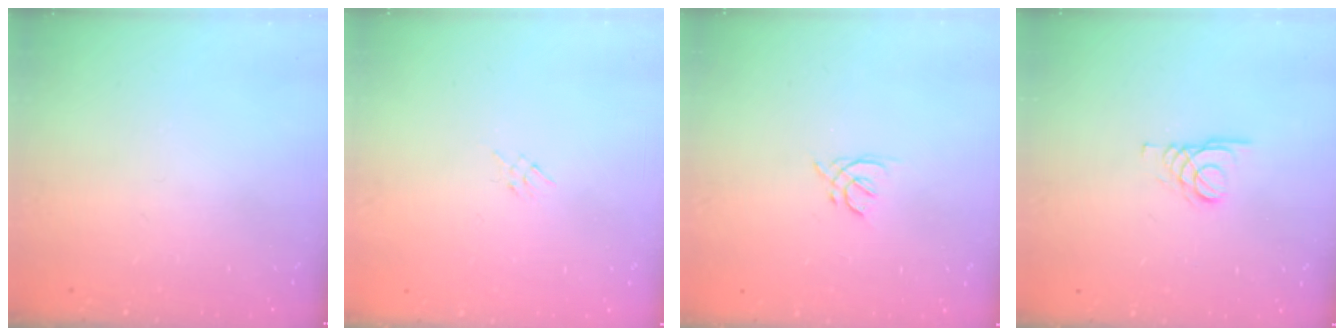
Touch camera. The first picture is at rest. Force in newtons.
{"total": 1.9, "press": 1.8, "slide": 0.5}
{"total": 2.7, "press": 2.7, "slide": 0.3}
{"total": 2.0, "press": 2.0, "slide": 0.1}